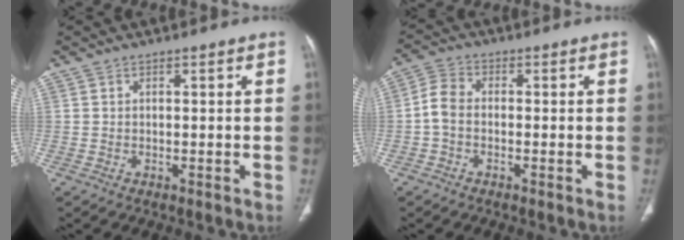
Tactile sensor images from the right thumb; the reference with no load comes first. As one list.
[{"total": 4.4, "force": [-0.9, 3.1, 3.0], "torque": [-0.059, 0.015, -0.029]}]